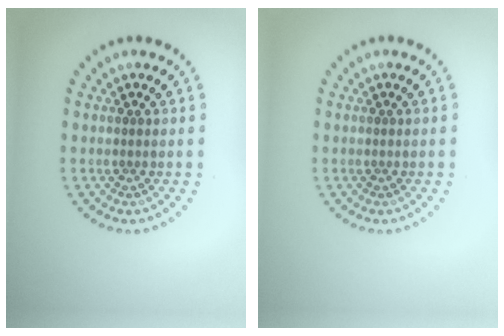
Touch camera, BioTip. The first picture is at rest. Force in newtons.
{"total": 0.0}